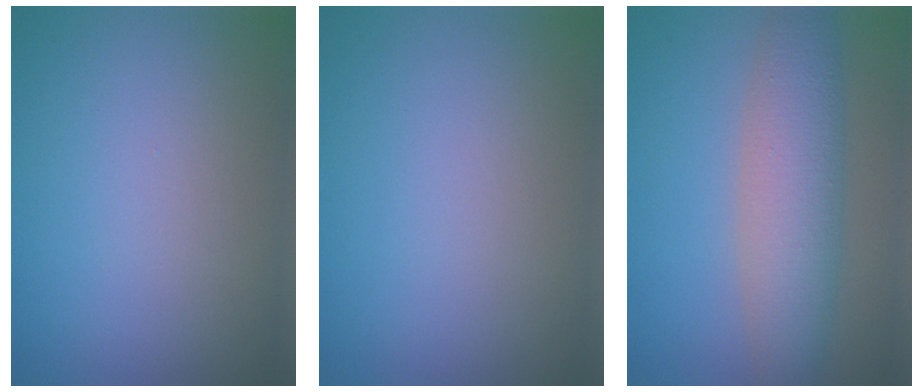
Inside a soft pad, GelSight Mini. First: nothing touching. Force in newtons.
{"total": 0.0}
{"total": 5.8, "press": 5.8, "slide": 0.2}